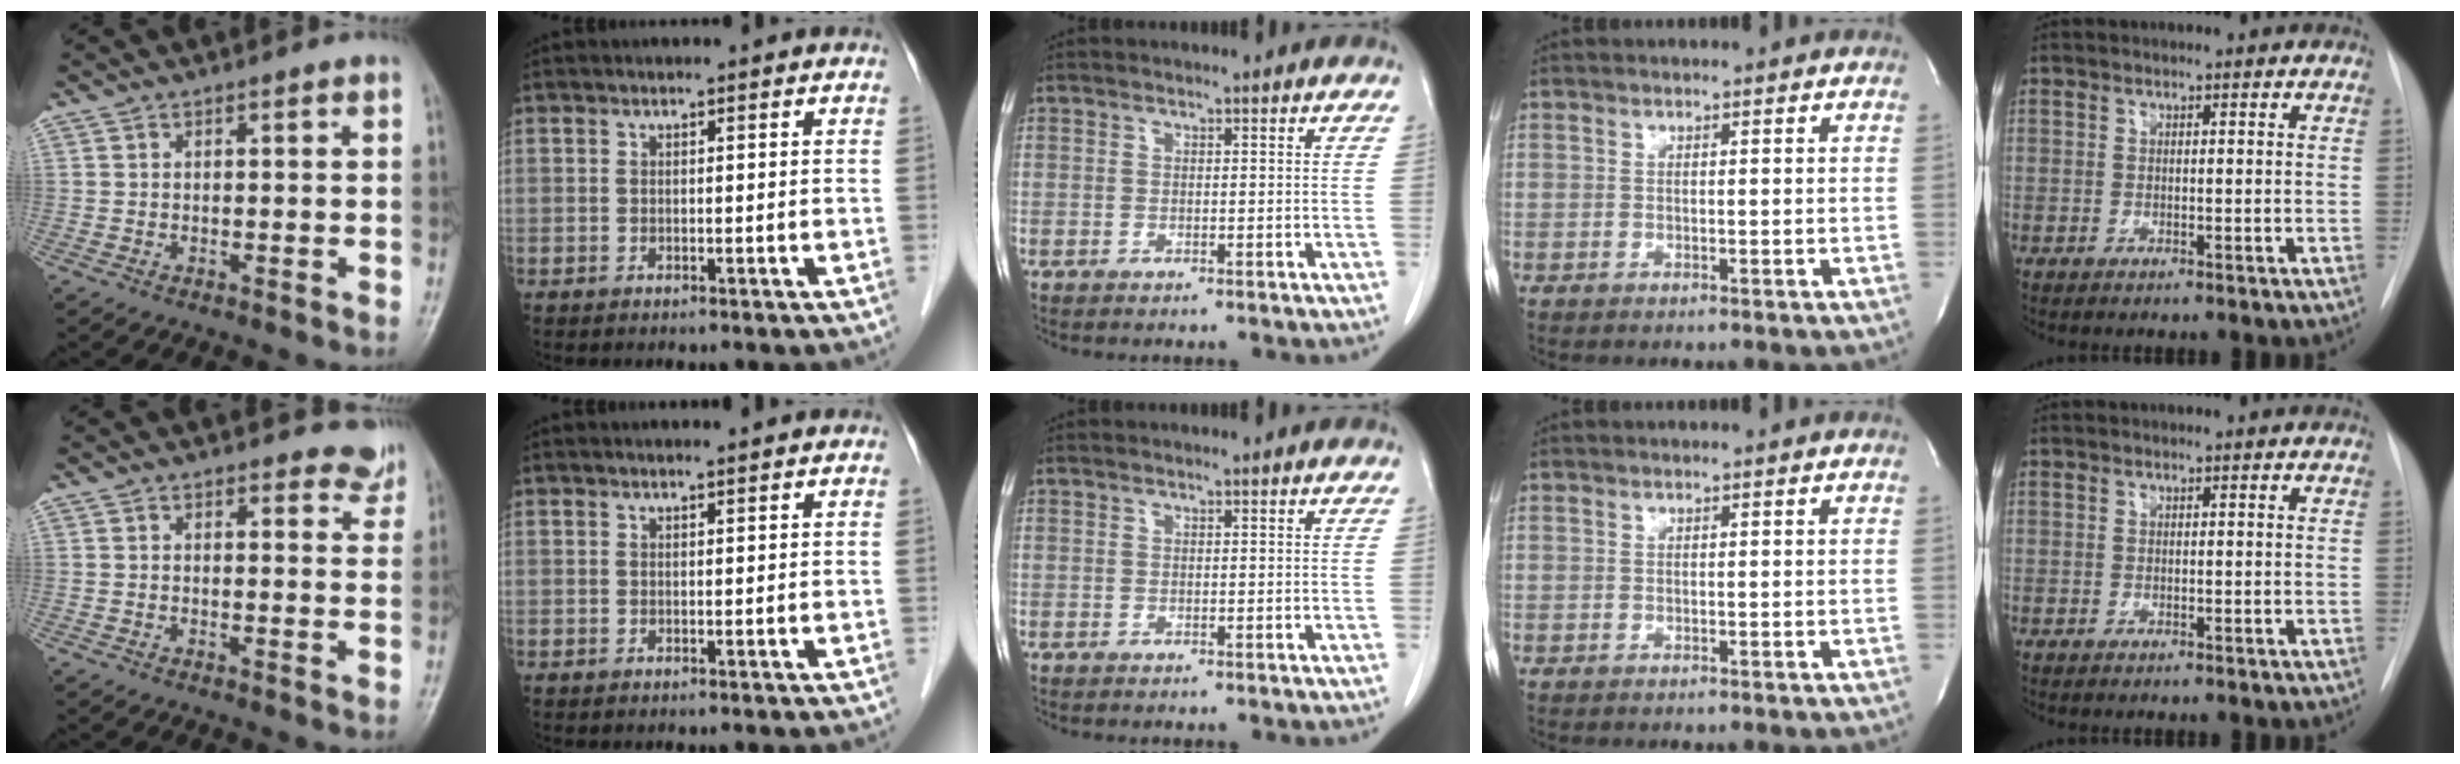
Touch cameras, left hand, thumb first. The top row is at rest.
{"thumb": {"total": 4.1, "force": [3.8, 1.5, 0.2], "torque": [0.028, -0.028, 0.027]}, "index": {"total": 0.7, "force": [0.6, -0.1, 0.3], "torque": [-0.010, -0.001, 0.012]}}